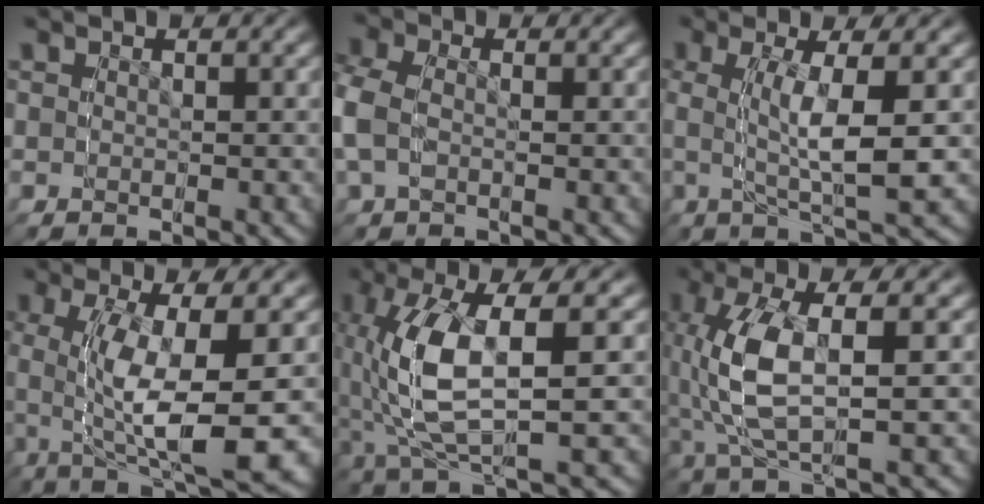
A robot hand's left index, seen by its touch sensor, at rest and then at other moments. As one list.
[{"total": 1.7, "force": [-1.4, 0.9, 0.5], "torque": [-0.029, -0.008, -0.019]}, {"total": 2.6, "force": [1.0, -1.7, 1.7], "torque": [-0.034, 0.031, 0.009]}, {"total": 6.1, "force": [0.5, 0.9, 6.0], "torque": [-0.103, 0.028, 0.006]}, {"total": 6.2, "force": [0.7, 2.4, 5.7], "torque": [-0.135, 0.019, 0.021]}, {"total": 4.1, "force": [0.7, 1.2, 3.9], "torque": [-0.095, 0.020, 0.019]}]